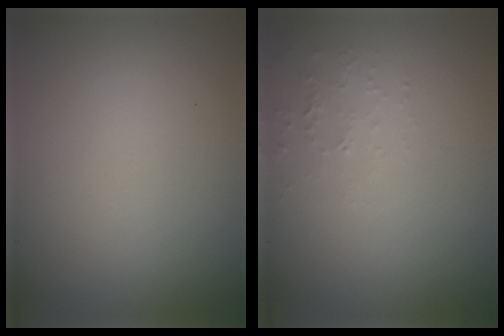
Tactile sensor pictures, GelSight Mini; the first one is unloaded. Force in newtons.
{"total": 1.3, "press": 1.3, "slide": 0.4}